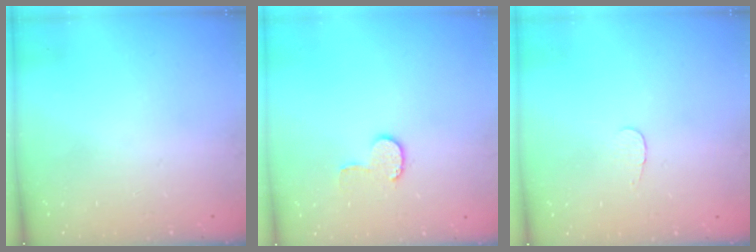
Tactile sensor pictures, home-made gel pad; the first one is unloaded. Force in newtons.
{"total": 6.4, "press": 6.4, "slide": 0.6}
{"total": 2.8, "press": 2.8, "slide": 0.3}